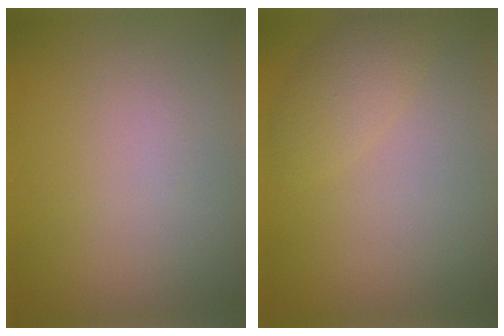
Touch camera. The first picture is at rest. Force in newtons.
{"total": 2.3, "press": 2.3, "slide": 0.2}